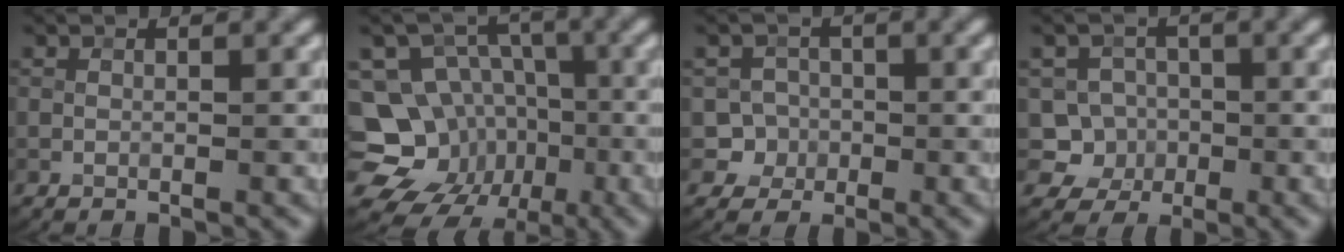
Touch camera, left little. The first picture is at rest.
{"total": 14.1, "force": [-4.5, 12.5, 4.7], "torque": [-0.097, -0.013, -0.084]}
{"total": 3.6, "force": [-1.1, 3.4, 0.3], "torque": [0.028, 0.004, -0.031]}
{"total": 5.1, "force": [-1.2, 4.9, 0.9], "torque": [0.005, 0.011, -0.042]}